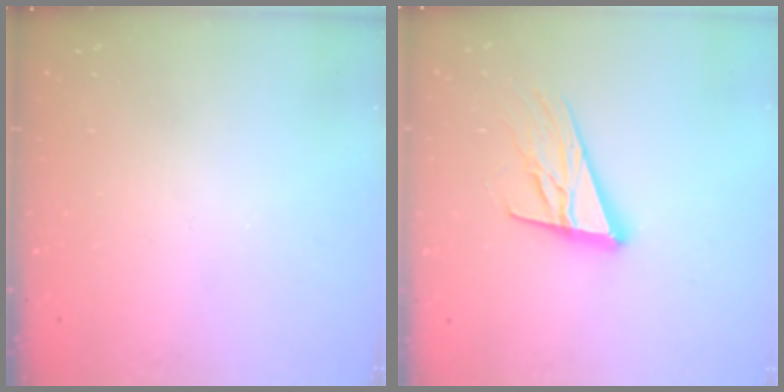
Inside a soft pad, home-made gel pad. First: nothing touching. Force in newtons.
{"total": 17.0, "press": 16.5, "slide": 4.2}